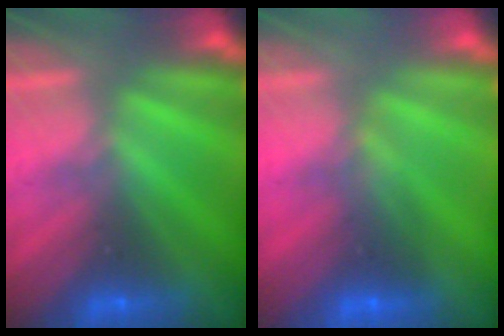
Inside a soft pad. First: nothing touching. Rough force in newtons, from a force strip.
{"total": 1.6}